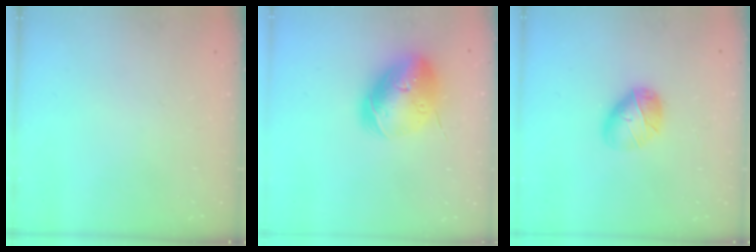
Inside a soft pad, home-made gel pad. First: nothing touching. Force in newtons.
{"total": 18.2, "press": 18.0, "slide": 2.8}
{"total": 9.9, "press": 9.9, "slide": 0.6}